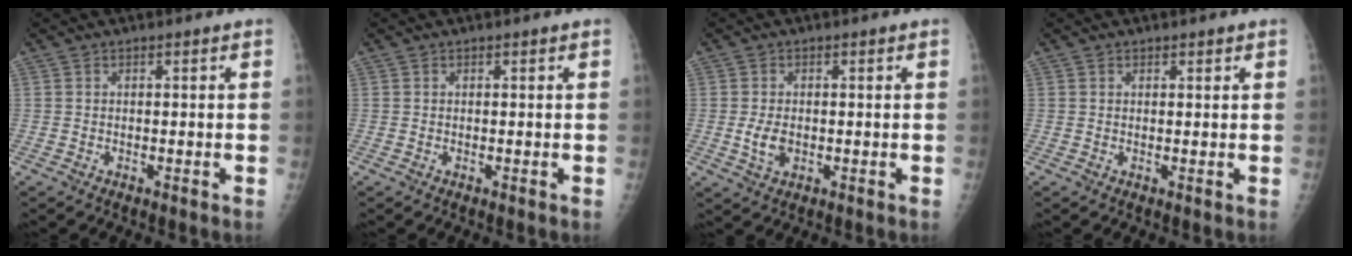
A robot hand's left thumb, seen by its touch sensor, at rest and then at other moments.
{"total": 0.0}
{"total": 3.6, "force": [-0.4, 2.4, 2.7], "torque": [-0.048, -0.004, -0.004]}
{"total": 0.7, "force": [0.6, 0.4, 0.2], "torque": [0.005, -0.004, 0.006]}